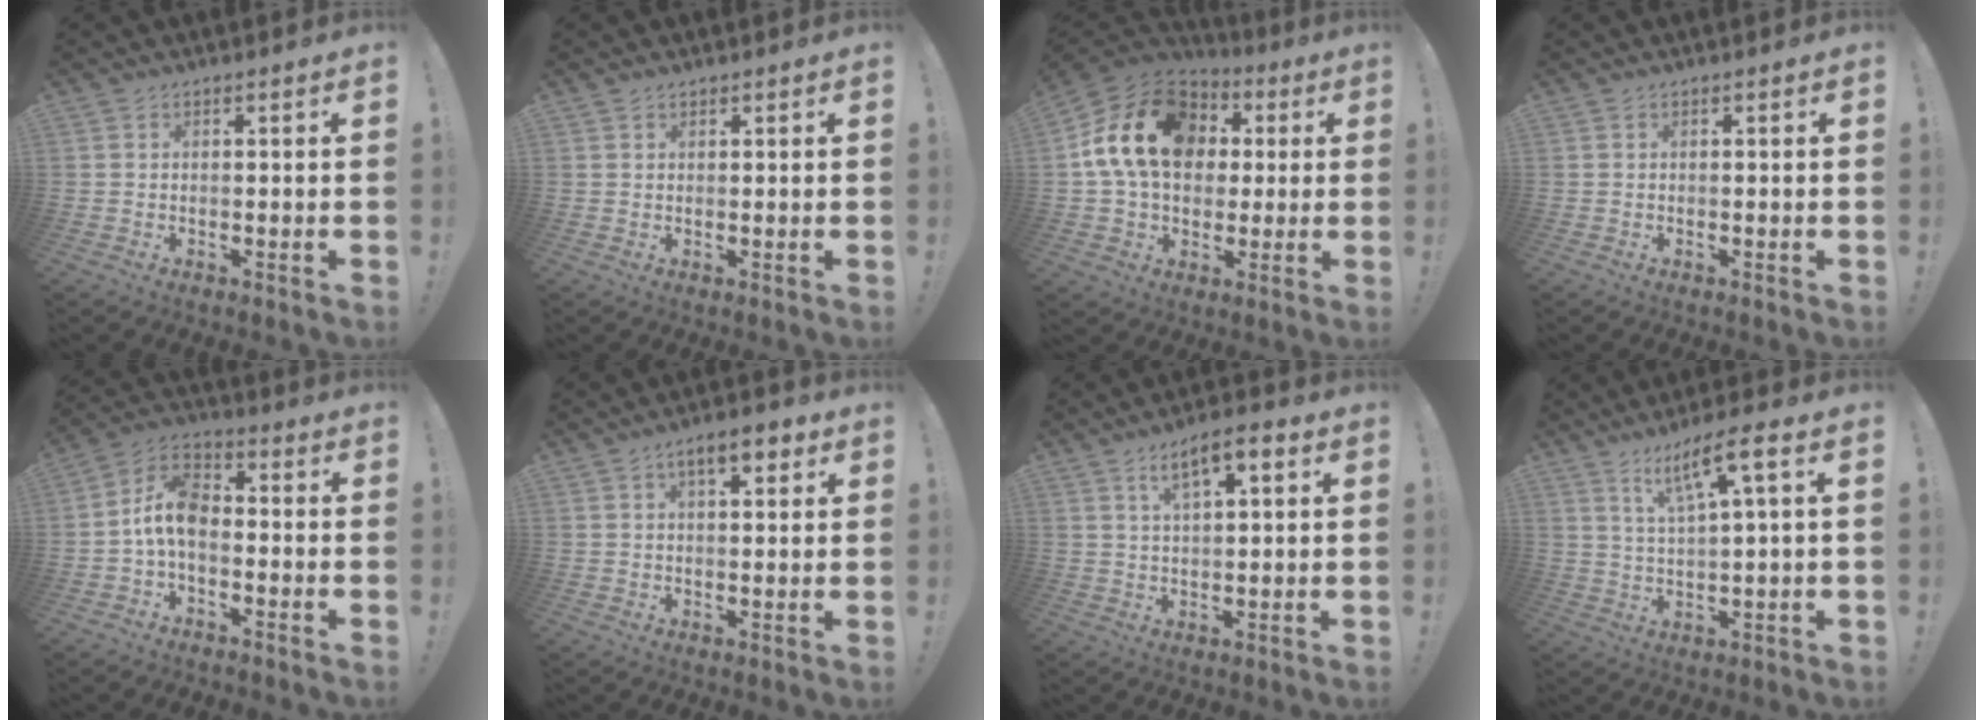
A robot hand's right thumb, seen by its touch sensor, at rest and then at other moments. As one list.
[{"total": 0.9, "force": [0.8, 0.5, 0.1], "torque": [0.004, -0.004, 0.015]}, {"total": 21.0, "force": [4.7, 15.5, 13.4], "torque": [-0.221, 0.002, 0.090]}, {"total": 0.0}, {"total": 10.3, "force": [-1.9, 6.3, 7.9], "torque": [-0.169, 0.016, -0.033]}, {"total": 6.7, "force": [3.2, 2.6, 5.3], "torque": [-0.071, -0.004, 0.049]}, {"total": 7.6, "force": [3.4, 2.5, 6.3], "torque": [-0.097, -0.008, 0.054]}, {"total": 9.8, "force": [4.6, 1.1, 8.6], "torque": [-0.148, -0.015, 0.071]}]